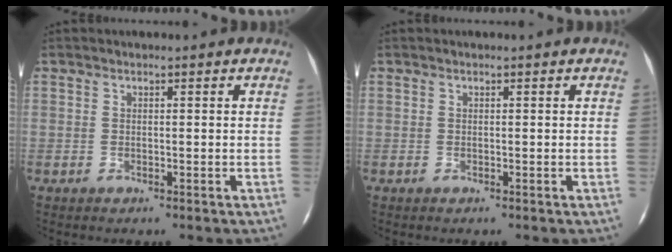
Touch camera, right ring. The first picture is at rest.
{"total": 0.0}